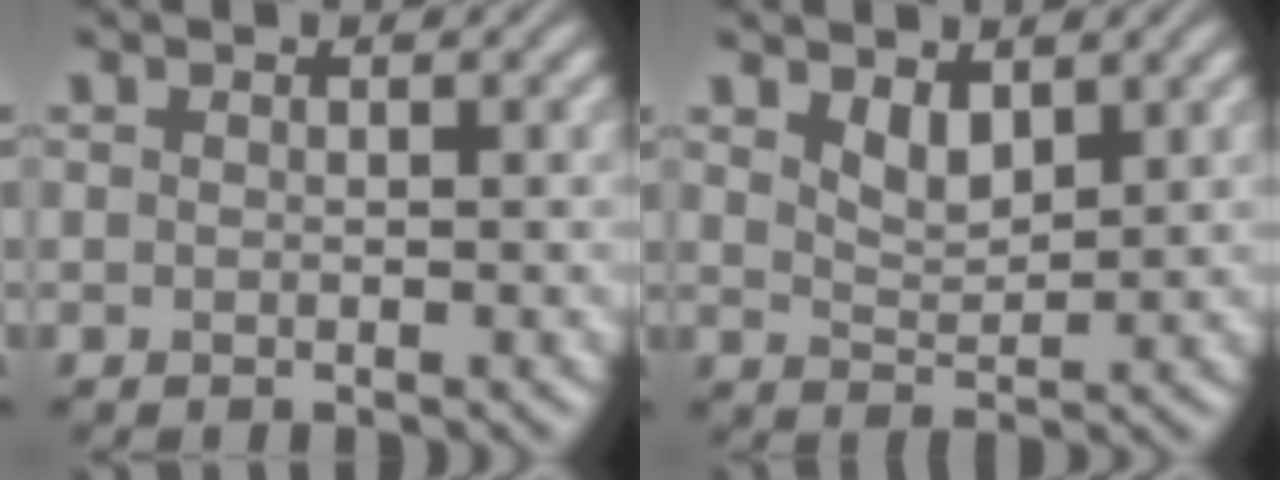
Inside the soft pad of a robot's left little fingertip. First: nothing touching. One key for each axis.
{"total": 2.2, "fx": 1.5, "fy": 1.0, "fz": 1.4, "tx": -0.029, "ty": -0.008, "tz": 0.032}